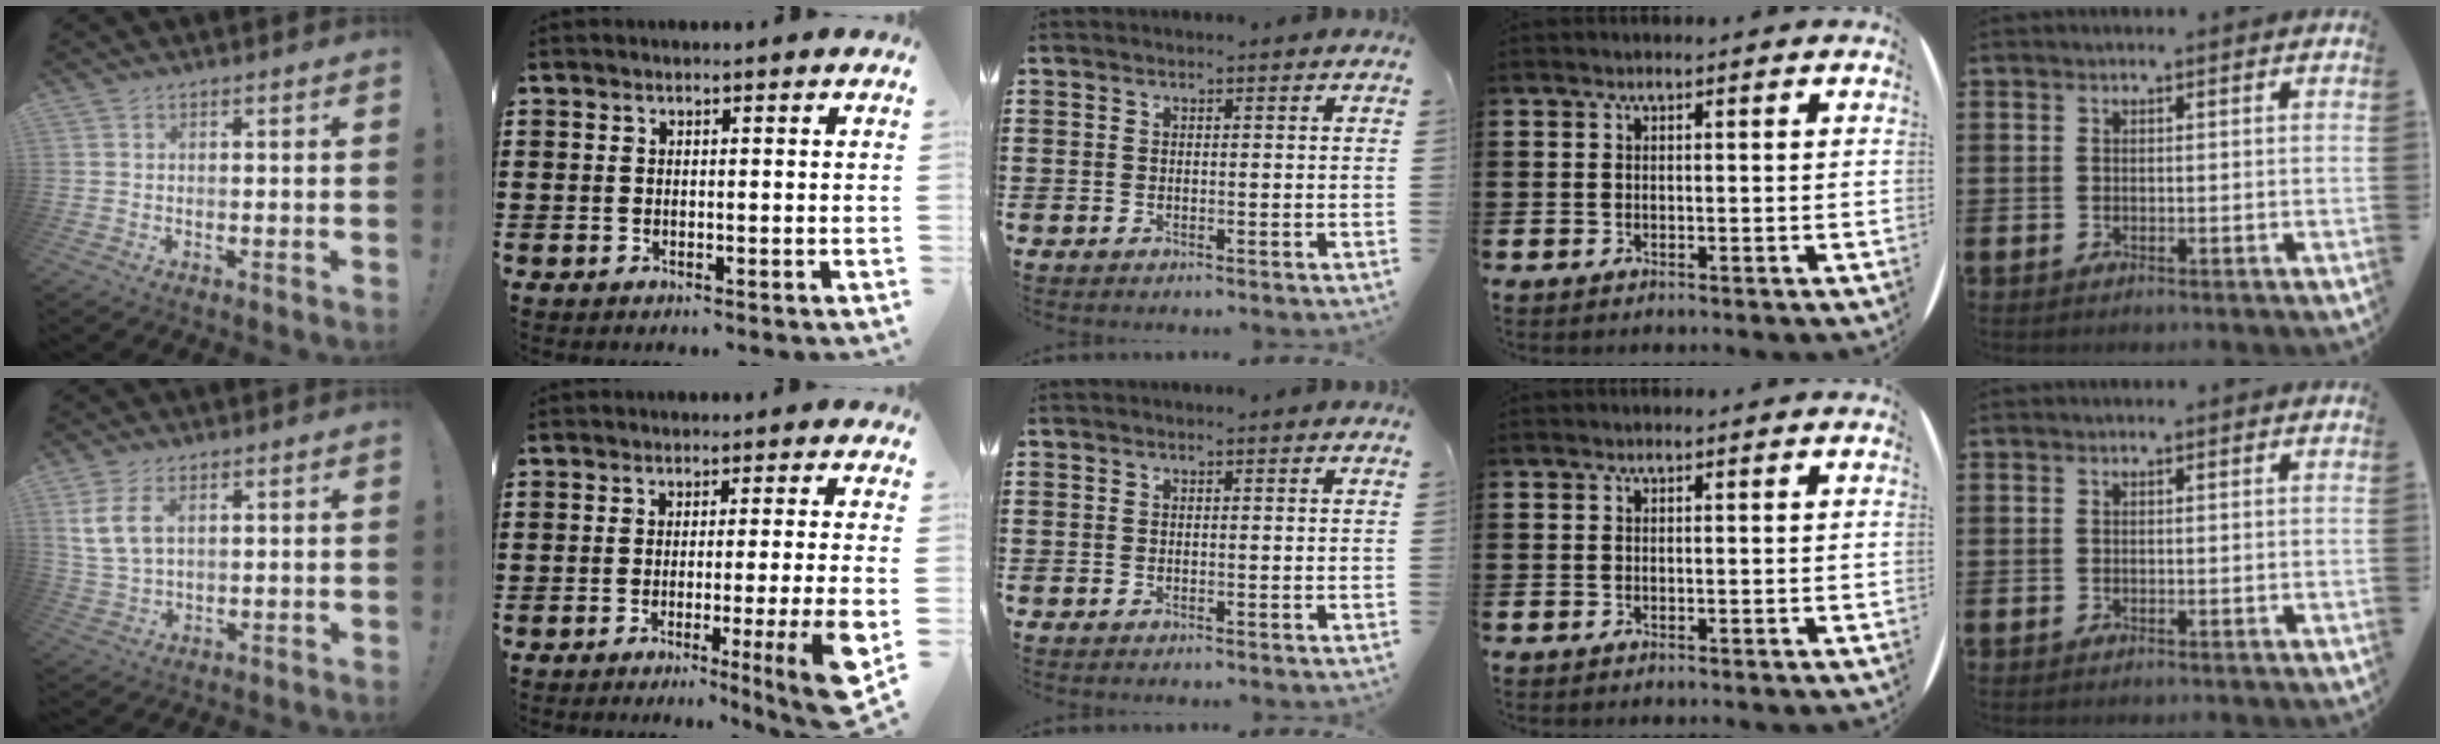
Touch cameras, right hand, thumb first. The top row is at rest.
{"thumb": {"total": 8.0, "force": [3.4, 4.4, 5.8], "torque": [-0.114, -0.008, 0.065]}, "index": {"total": 7.8, "force": [-2.6, -0.4, 7.3], "torque": [-0.105, -0.027, -0.045]}}